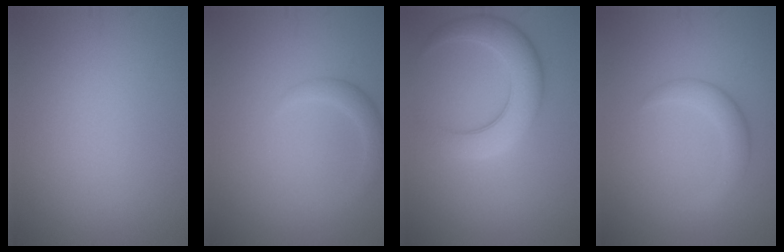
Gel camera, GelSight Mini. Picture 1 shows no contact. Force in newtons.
{"total": 1.6, "press": 1.6, "slide": 0.1}
{"total": 5.5, "press": 5.5, "slide": 0.3}
{"total": 2.6, "press": 2.6, "slide": 0.0}